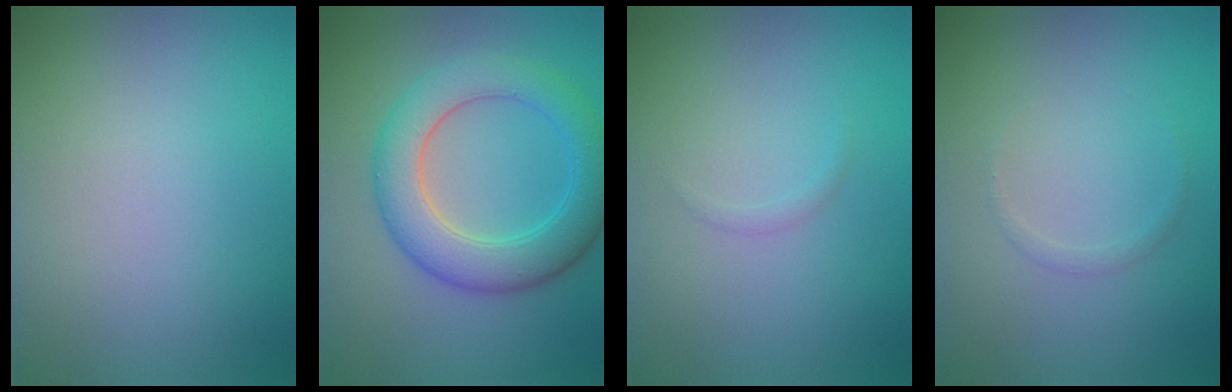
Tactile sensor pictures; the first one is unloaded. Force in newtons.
{"total": 5.9, "press": 5.9, "slide": 0.0}
{"total": 0.5, "press": 0.5, "slide": 0.0}
{"total": 0.6, "press": 0.6, "slide": 0.1}